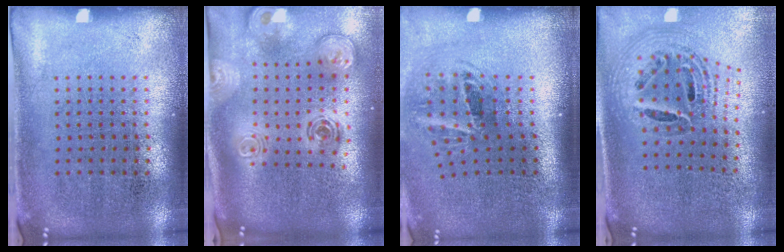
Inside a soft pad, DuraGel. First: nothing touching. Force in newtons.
{"total": 3.1, "press": 2.1, "slide": 2.3}
{"total": 2.0, "press": 1.1, "slide": 1.6}
{"total": 1.6, "press": 1.4, "slide": 0.8}